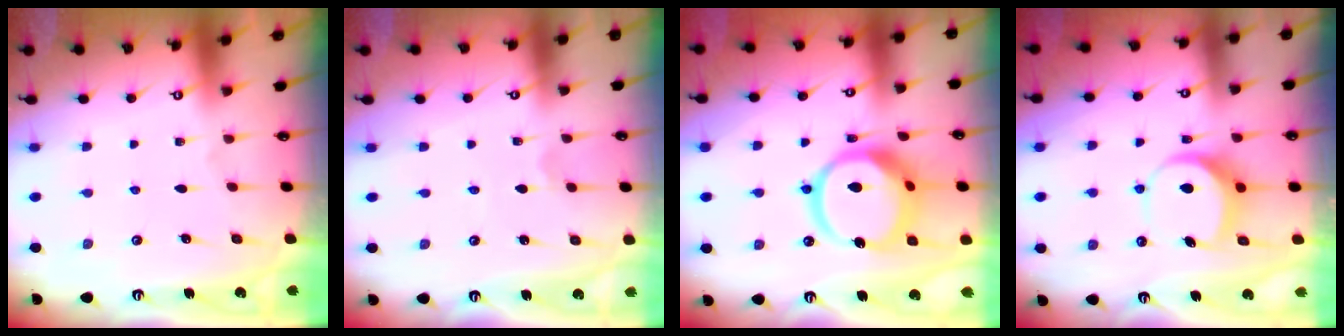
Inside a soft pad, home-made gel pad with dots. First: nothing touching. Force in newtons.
{"total": 1.0, "press": 1.0, "slide": 0.1}
{"total": 16.7, "press": 16.6, "slide": 2.1}
{"total": 7.4, "press": 7.4, "slide": 0.5}